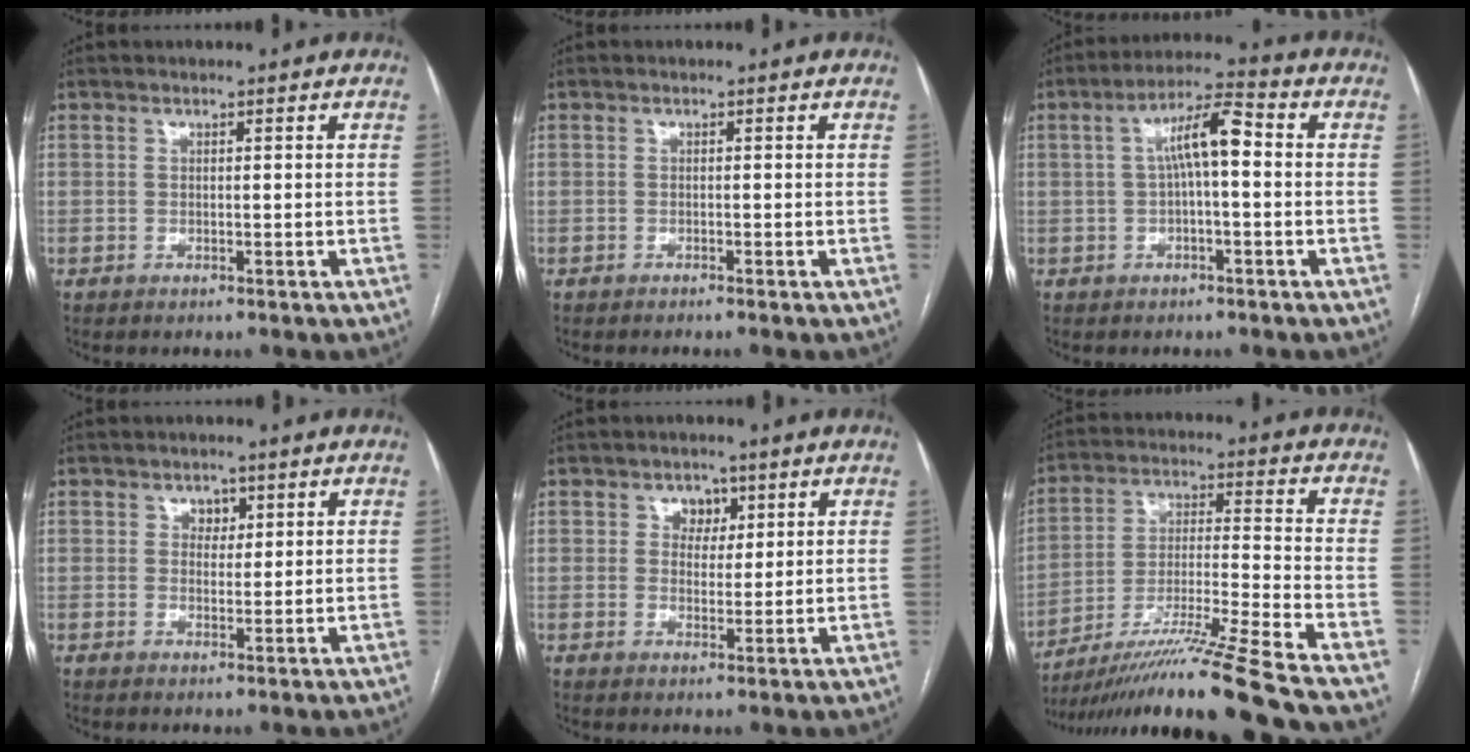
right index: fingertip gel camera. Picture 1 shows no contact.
{"total": 0.7, "force": [-0.6, -0.3, 0.3], "torque": [-0.004, 0.002, -0.013]}
{"total": 7.4, "force": [0.5, 1.5, 7.2], "torque": [-0.128, 0.030, 0.006]}
{"total": 2.2, "force": [1.0, 1.6, 1.0], "torque": [-0.011, 0.001, 0.014]}
{"total": 3.4, "force": [1.5, 2.7, 1.5], "torque": [-0.016, 0.006, 0.023]}
{"total": 19.5, "force": [-16.0, -3.2, 10.5], "torque": [-0.181, -0.021, -0.279]}